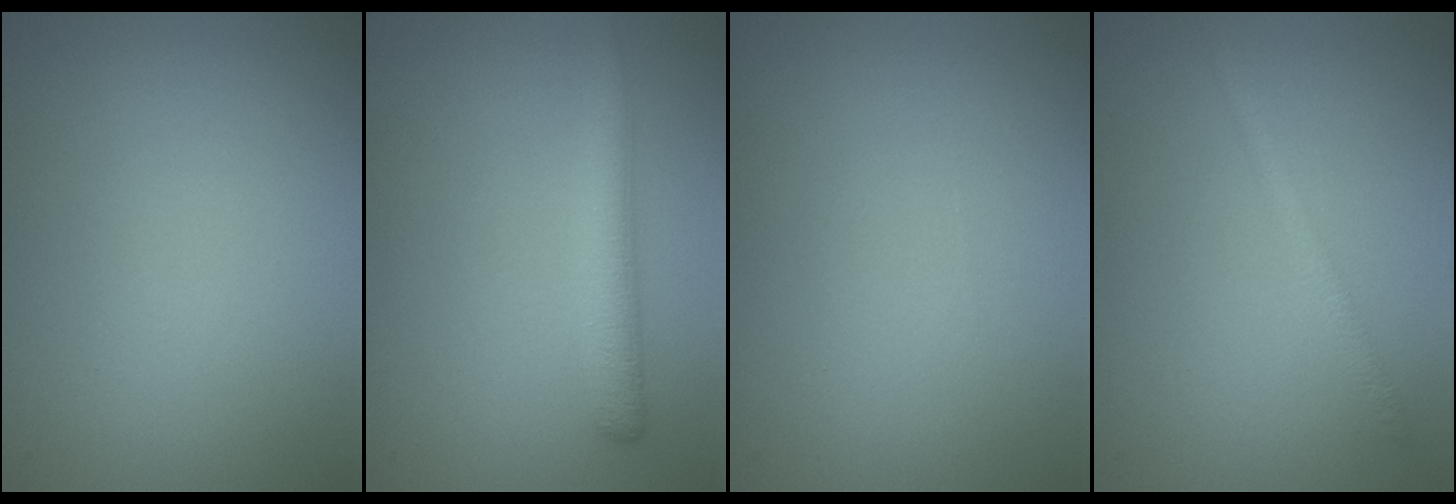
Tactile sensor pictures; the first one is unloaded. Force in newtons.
{"total": 2.8, "press": 2.8, "slide": 0.1}
{"total": 0.0}
{"total": 1.4, "press": 1.4, "slide": 0.0}